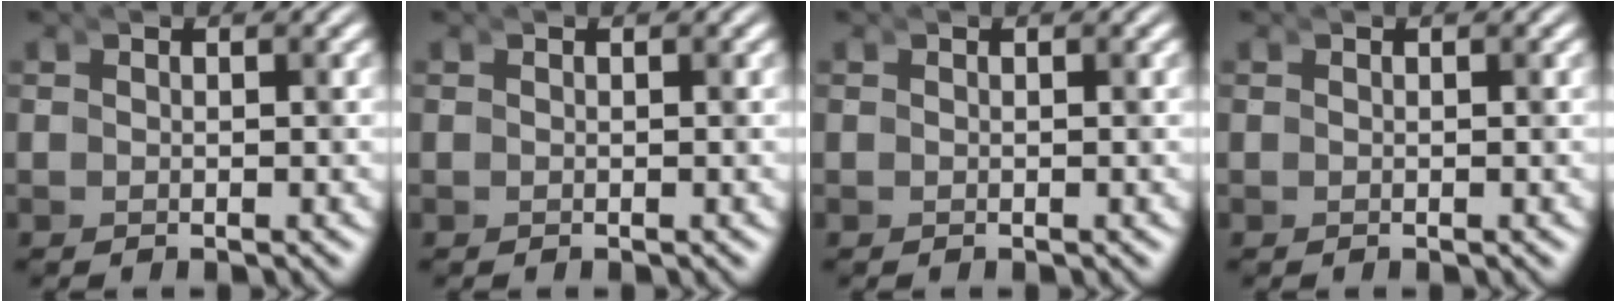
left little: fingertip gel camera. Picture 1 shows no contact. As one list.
[{"total": 0.0}, {"total": 0.0}, {"total": 0.0}]